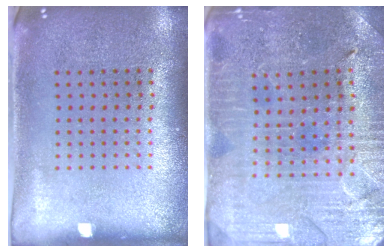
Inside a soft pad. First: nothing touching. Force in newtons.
{"total": 1.8, "press": 1.8, "slide": 0.4}